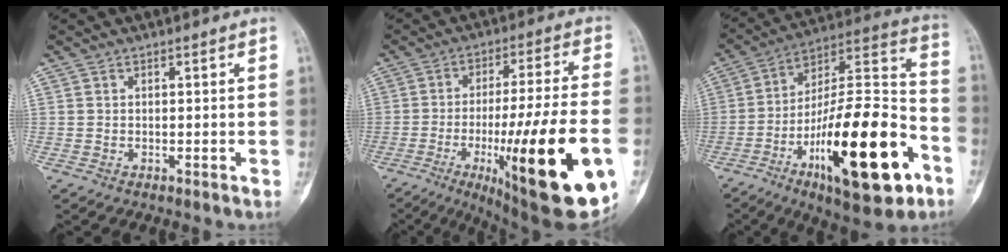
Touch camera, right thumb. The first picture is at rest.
{"total": 27.4, "force": [-8.5, 5.2, 25.6], "torque": [-0.366, -0.007, -0.114]}
{"total": 29.9, "force": [-12.3, 10.0, 25.3], "torque": [-0.403, 0.065, -0.187]}